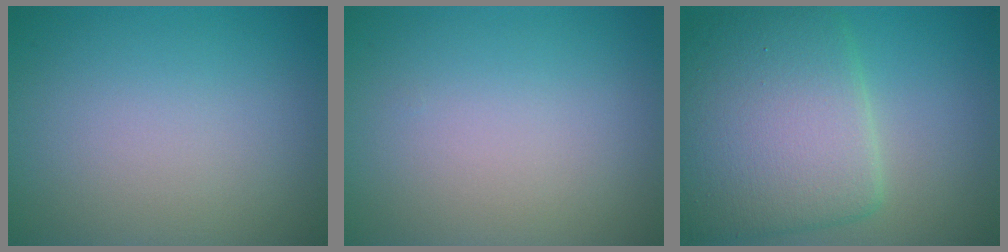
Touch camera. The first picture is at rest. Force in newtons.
{"total": 0.0}
{"total": 9.1, "press": 9.1, "slide": 0.2}